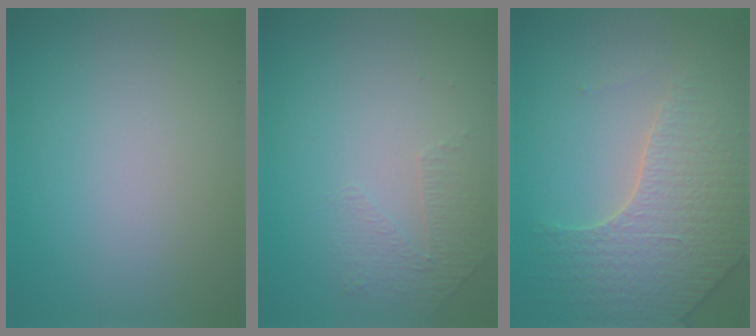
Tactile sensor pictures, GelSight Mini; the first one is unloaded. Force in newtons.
{"total": 1.4, "press": 0.8, "slide": 1.1}
{"total": 4.1, "press": 4.0, "slide": 0.8}